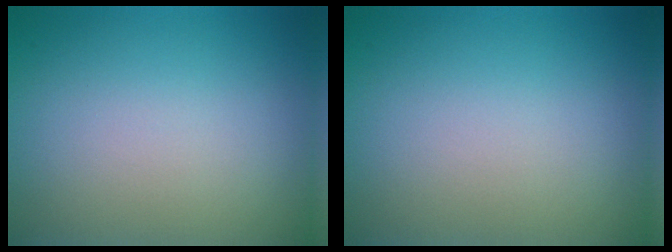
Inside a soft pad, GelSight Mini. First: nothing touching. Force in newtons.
{"total": 0.0}